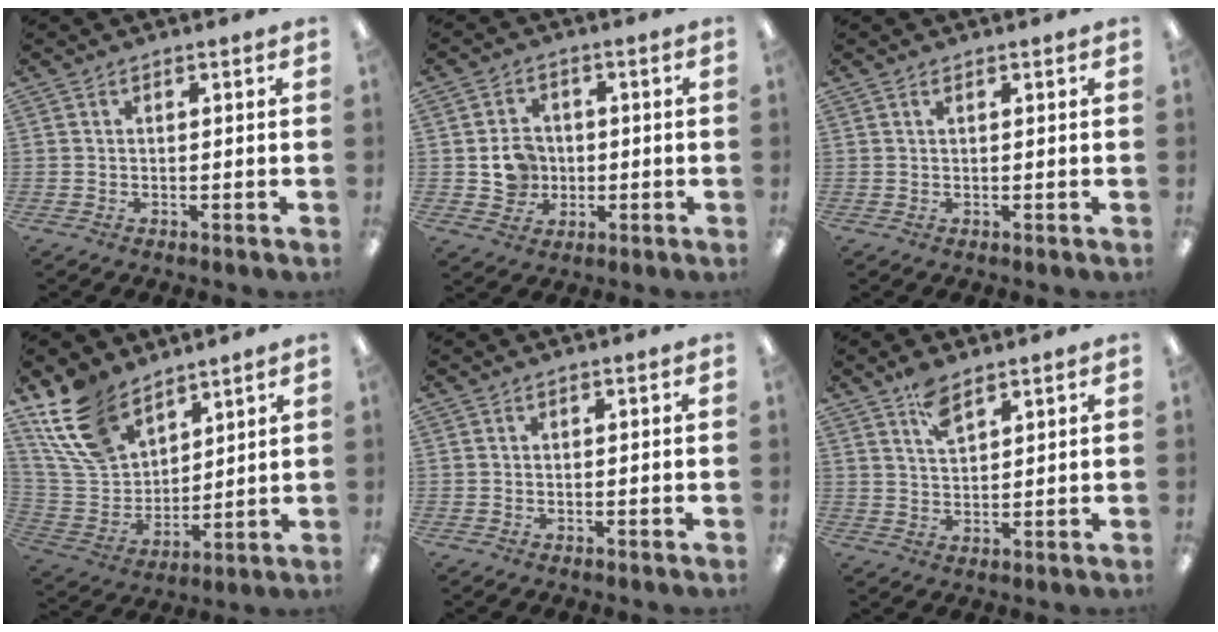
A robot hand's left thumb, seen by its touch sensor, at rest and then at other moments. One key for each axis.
{"total": 6.7, "fx": 0.1, "fy": 6.2, "fz": 2.5, "tx": -0.034, "ty": 0.010, "tz": 0.005}
{"total": 0.8, "fx": 0.4, "fy": 0.3, "fz": 0.5, "tx": -0.012, "ty": 0.002, "tz": 0.008}
{"total": 16.3, "fx": 11.2, "fy": 9.4, "fz": 7.2, "tx": -0.166, "ty": -0.043, "tz": 0.220}
{"total": 0.0}
{"total": 5.8, "fx": 4.2, "fy": 2.3, "fz": 3.2, "tx": -0.057, "ty": -0.016, "tz": 0.075}